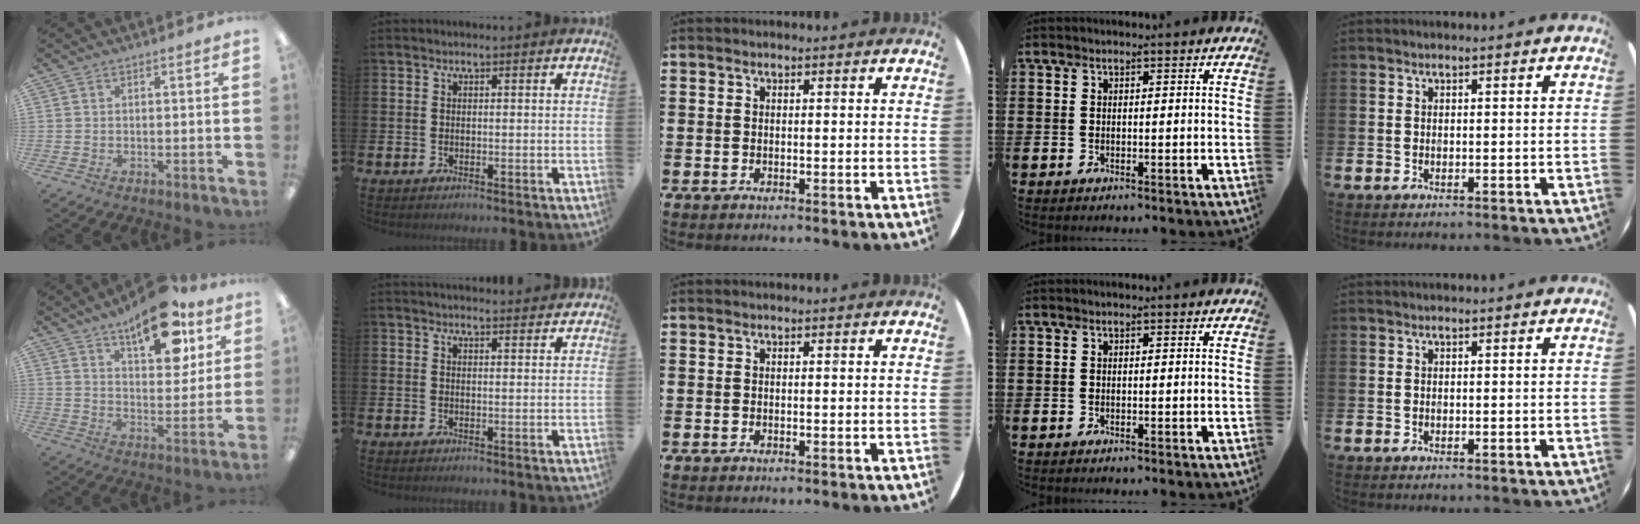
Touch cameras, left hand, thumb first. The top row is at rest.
{"thumb": {"total": 16.1, "force": [10.9, 6.8, 9.6], "torque": [-0.132, -0.054, 0.182]}, "index": {"total": 2.4, "force": [2.4, 0.2, 0.0], "torque": [0.004, -0.016, 0.042]}}